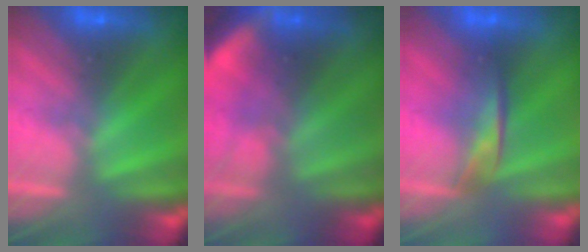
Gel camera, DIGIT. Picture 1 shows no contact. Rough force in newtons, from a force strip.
{"total": 4.0}
{"total": 2.0}